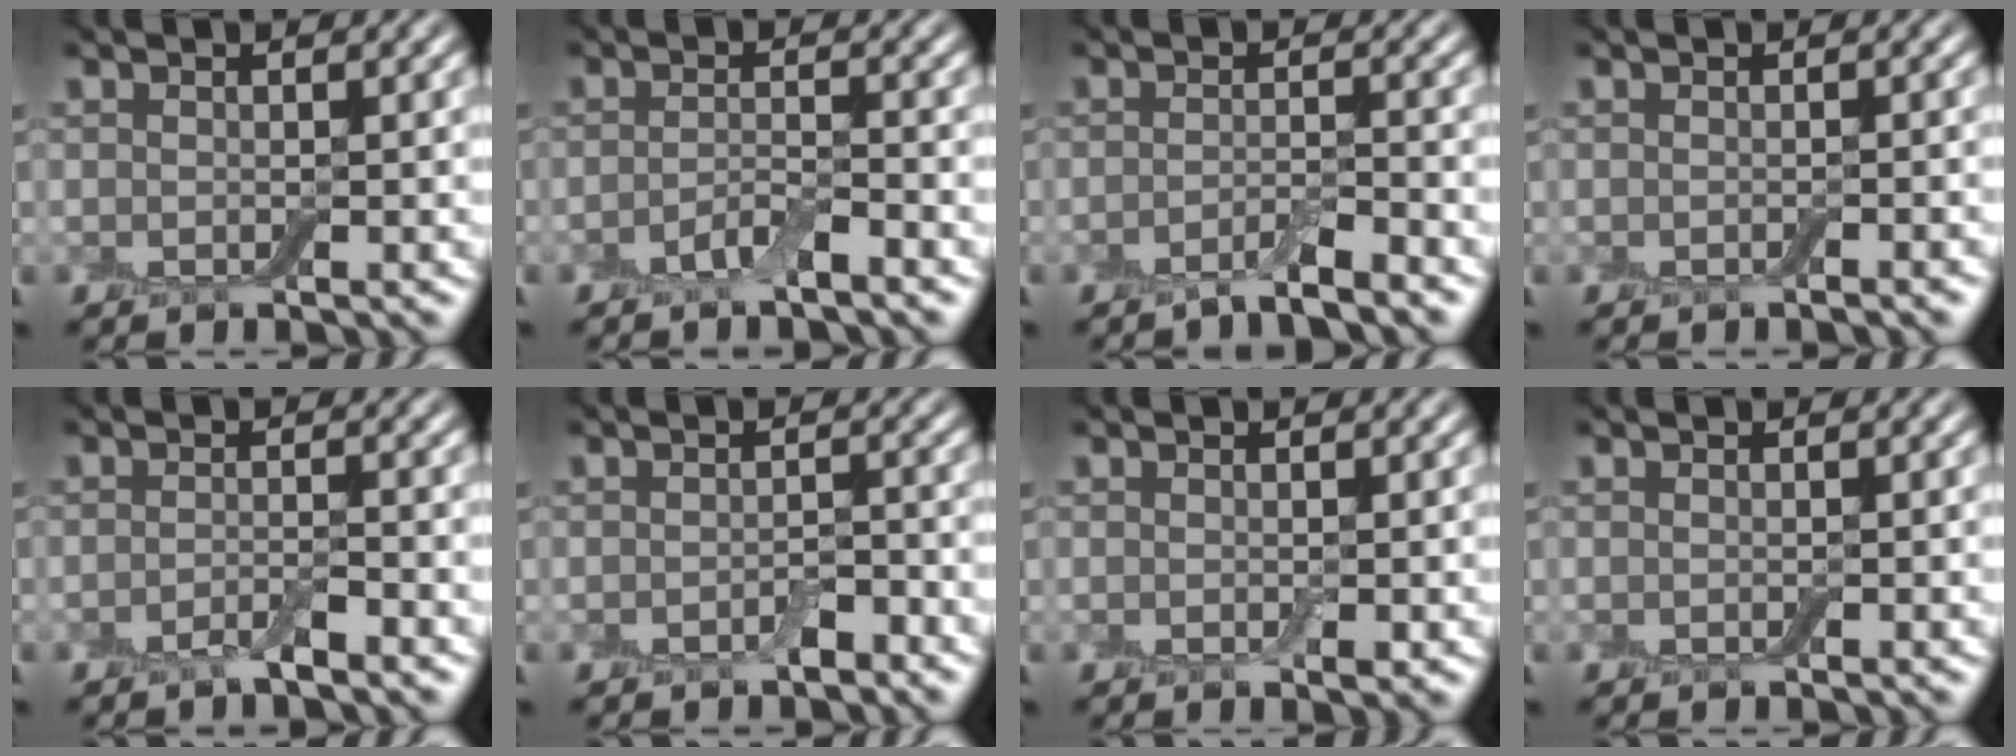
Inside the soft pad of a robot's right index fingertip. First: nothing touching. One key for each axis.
{"total": 2.1, "fx": -1.4, "fy": 0.4, "fz": 1.6, "tx": -0.030, "ty": 0.005, "tz": -0.031}
{"total": 2.3, "fx": -1.7, "fy": 0.2, "fz": 1.4, "tx": -0.019, "ty": 0.002, "tz": -0.039}
{"total": 0.8, "fx": -0.5, "fy": 0.1, "fz": 0.6, "tx": -0.004, "ty": 0.002, "tz": -0.010}
{"total": 1.7, "fx": -1.2, "fy": 0.3, "fz": 1.2, "tx": -0.021, "ty": 0.001, "tz": -0.026}
{"total": 1.4, "fx": -0.8, "fy": 0.6, "fz": 0.9, "tx": -0.016, "ty": 0.001, "tz": -0.015}
{"total": 0.7, "fx": 0.0, "fy": 0.3, "fz": 0.6, "tx": -0.008, "ty": -0.002, "tz": -0.001}
{"total": 0.0}